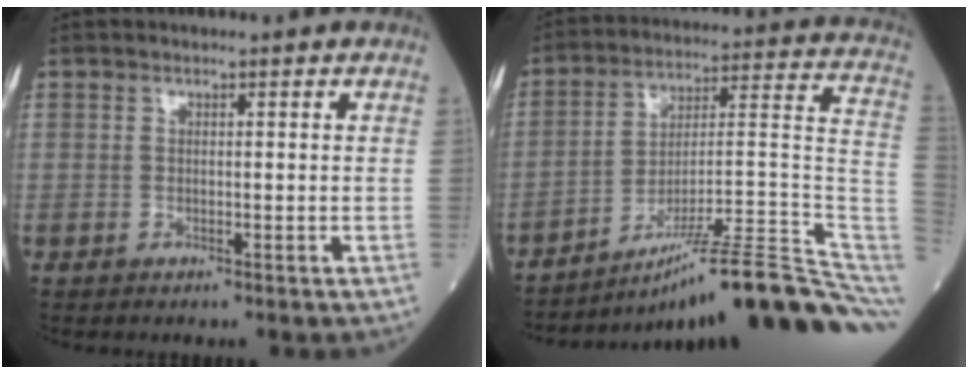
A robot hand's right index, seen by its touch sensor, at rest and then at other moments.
{"total": 22.5, "force": [-16.3, 0.4, 15.6], "torque": [-0.137, 0.032, -0.250]}